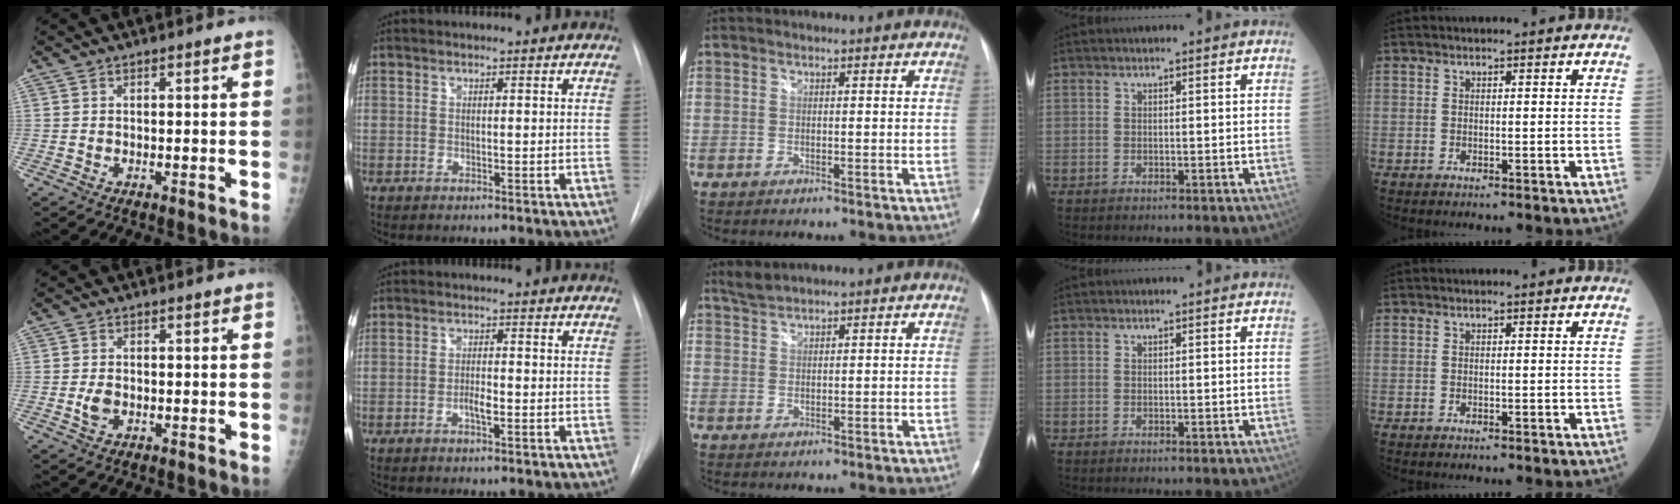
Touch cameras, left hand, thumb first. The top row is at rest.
{"thumb": {"total": 2.3, "force": [-0.4, 1.6, 1.7], "torque": [-0.031, 0.000, -0.007]}, "index": {"total": 2.0, "force": [-0.8, 0.4, 1.8], "torque": [-0.031, 0.002, -0.015]}, "middle": {"total": 1.9, "force": [1.9, -0.2, 0.4], "torque": [-0.011, 0.009, 0.043]}}